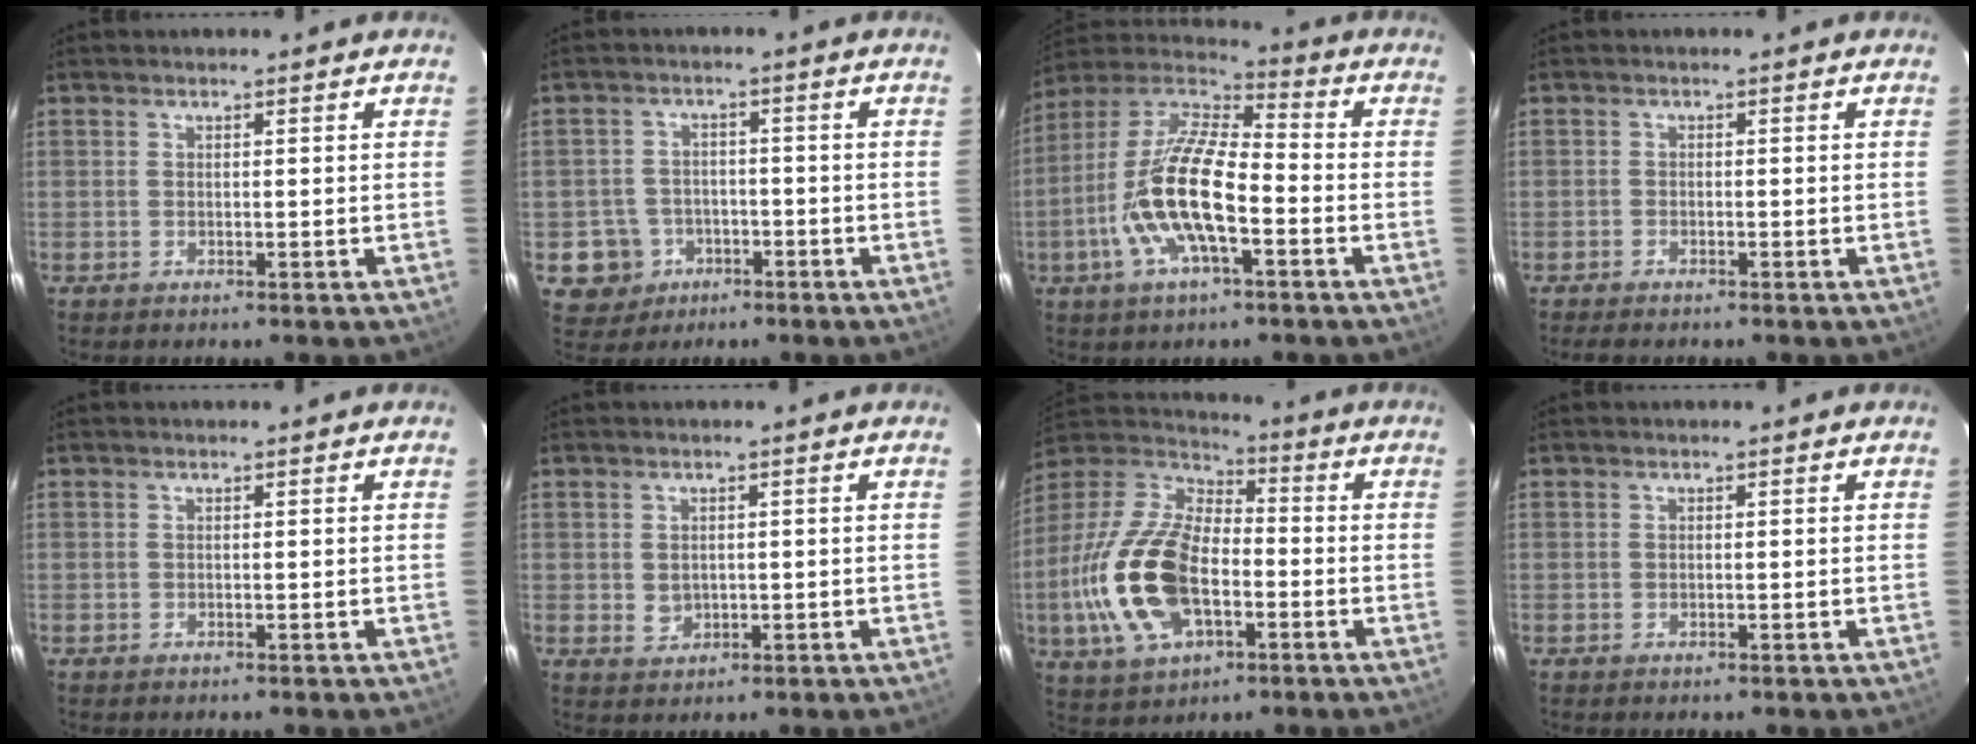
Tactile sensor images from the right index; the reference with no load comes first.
{"total": 7.0, "force": [-2.9, 6.3, 0.9], "torque": [-0.037, 0.023, -0.035]}
{"total": 16.7, "force": [-5.3, 5.5, 14.9], "torque": [-0.298, -0.004, -0.109]}
{"total": 2.2, "force": [-2.0, 0.5, 0.9], "torque": [-0.028, -0.006, -0.036]}
{"total": 0.0}
{"total": 2.2, "force": [0.1, 2.1, 0.9], "torque": [-0.012, 0.002, 0.007]}
{"total": 21.0, "force": [-5.3, 11.3, 16.9], "torque": [-0.375, -0.006, -0.094]}
{"total": 0.0}